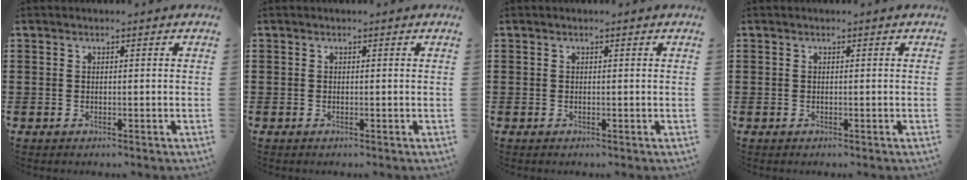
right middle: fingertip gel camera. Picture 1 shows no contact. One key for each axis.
{"total": 0.0}
{"total": 0.0}
{"total": 0.0}